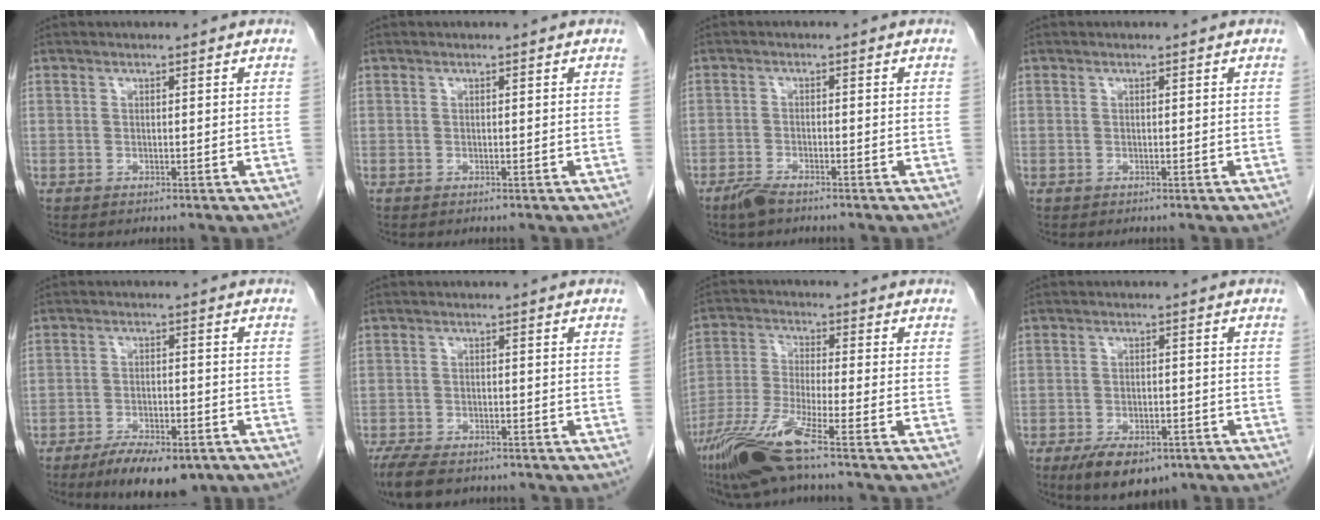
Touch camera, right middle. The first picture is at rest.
{"total": 0.0}
{"total": 2.8, "force": [-2.2, 0.6, 1.6], "torque": [-0.037, -0.004, -0.042]}
{"total": 0.0}
{"total": 9.4, "force": [-6.7, 3.1, 5.8], "torque": [-0.089, -0.010, -0.101]}
{"total": 7.9, "force": [-6.3, 2.9, 3.8], "torque": [-0.066, -0.013, -0.097]}
{"total": 9.9, "force": [-6.9, -0.7, 7.1], "torque": [-0.150, -0.032, -0.133]}
{"total": 8.5, "force": [-5.8, 3.8, 4.8], "torque": [-0.077, -0.005, -0.087]}